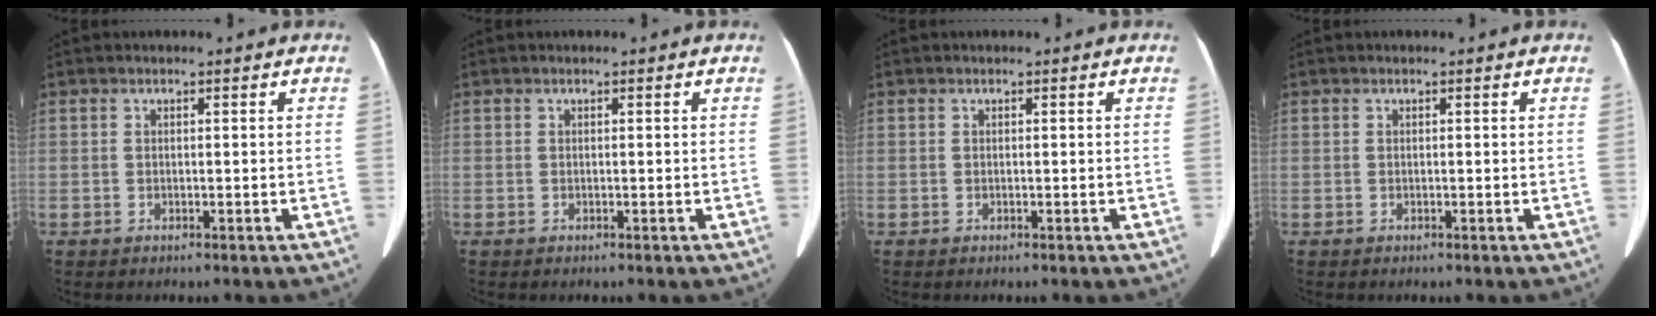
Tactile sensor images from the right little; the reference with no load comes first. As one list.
[{"total": 0.0}, {"total": 0.0}, {"total": 0.0}]